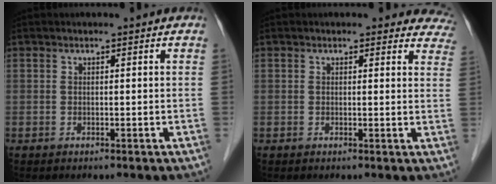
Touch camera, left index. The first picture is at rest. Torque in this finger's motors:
{"motor_torque": [1.16, -0.99, 0.22, 0.00]}